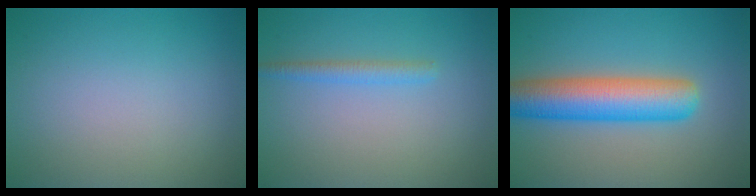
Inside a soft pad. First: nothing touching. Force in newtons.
{"total": 1.6, "press": 1.6, "slide": 0.0}
{"total": 7.7, "press": 7.7, "slide": 0.2}